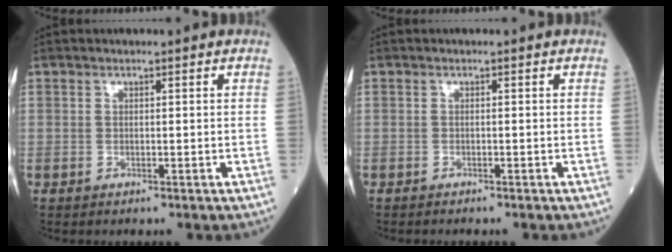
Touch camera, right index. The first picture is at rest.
{"total": 1.0, "force": [-0.9, 0.1, 0.4], "torque": [-0.009, -0.002, -0.011]}